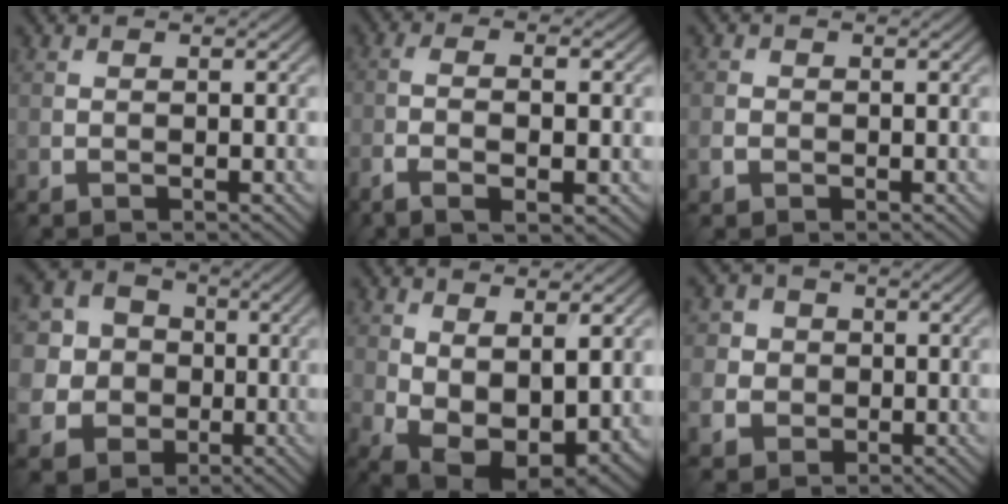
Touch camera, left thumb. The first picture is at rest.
{"total": 5.5, "force": [-2.3, 1.5, 4.8], "torque": [-0.097, -0.005, -0.041]}
{"total": 1.7, "force": [-0.5, 1.4, 0.7], "torque": [-0.019, -0.004, -0.016]}
{"total": 10.3, "force": [0.0, 9.7, 3.6], "torque": [-0.133, -0.002, -0.020]}
{"total": 9.3, "force": [-0.4, 5.2, 7.6], "torque": [-0.153, -0.029, 0.015]}
{"total": 5.0, "force": [0.1, 4.9, 1.2], "torque": [-0.042, 0.005, -0.012]}